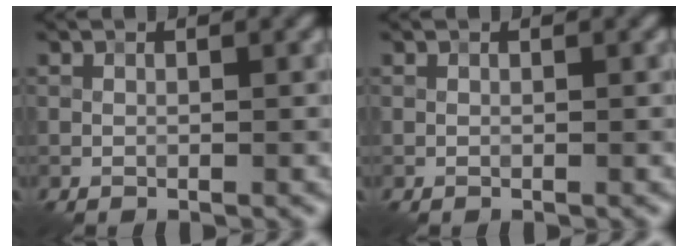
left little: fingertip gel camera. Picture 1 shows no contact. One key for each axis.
{"total": 0.0}